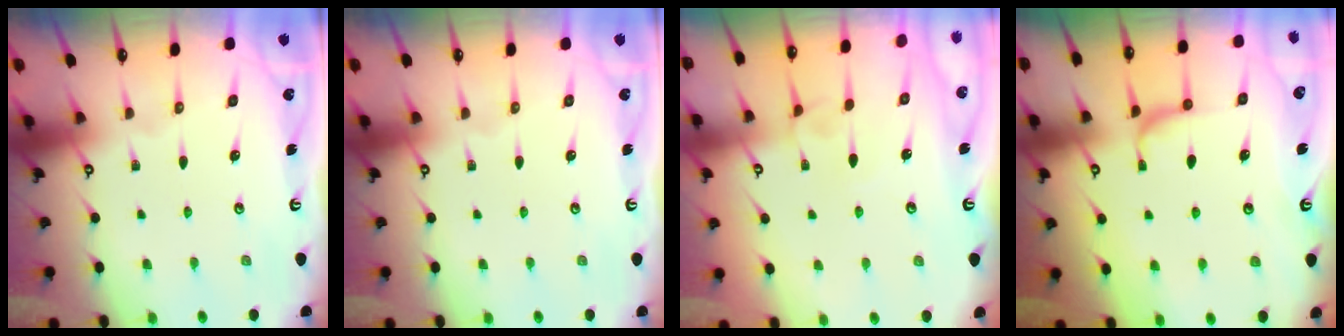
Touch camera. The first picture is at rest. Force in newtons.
{"total": 0.0}
{"total": 3.2, "press": 3.2, "slide": 0.2}
{"total": 1.2, "press": 0.8, "slide": 0.8}